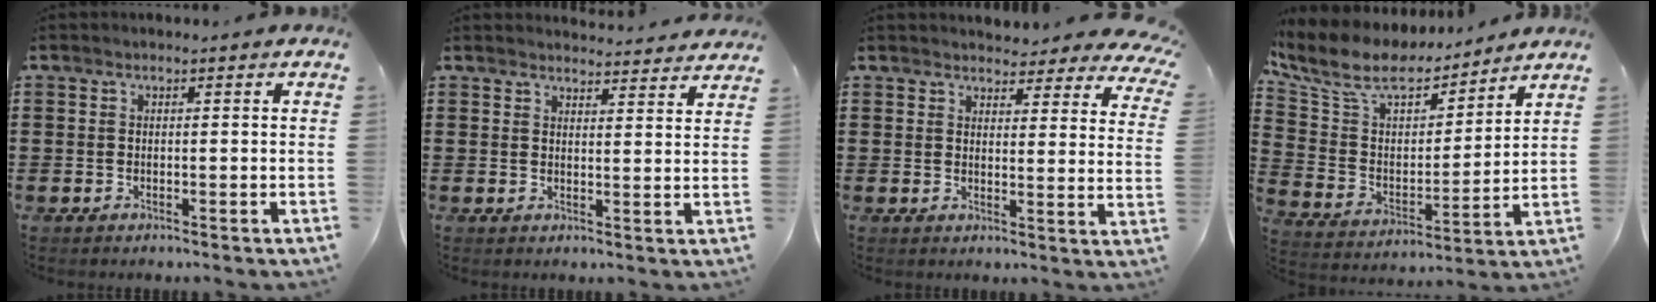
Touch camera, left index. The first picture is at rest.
{"total": 3.2, "force": [3.2, 0.0, 0.1], "torque": [-0.003, -0.019, 0.058]}
{"total": 4.0, "force": [3.8, 0.9, 0.9], "torque": [-0.024, -0.012, 0.068]}
{"total": 9.8, "force": [8.1, 3.7, 4.2], "torque": [-0.121, -0.044, 0.141]}